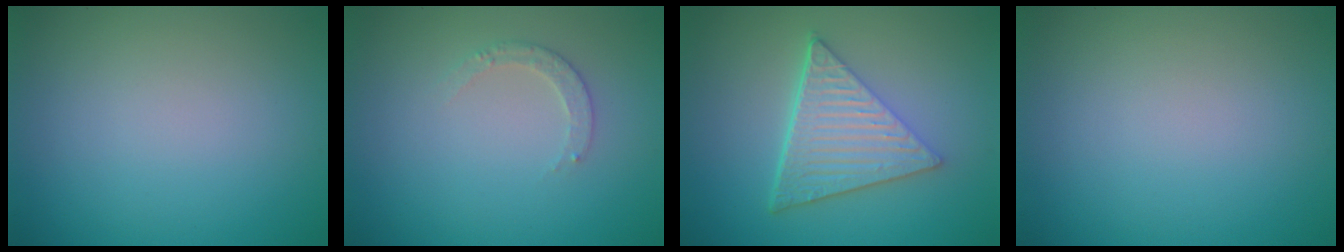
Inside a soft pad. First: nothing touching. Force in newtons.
{"total": 1.5, "press": 1.5, "slide": 0.2}
{"total": 6.6, "press": 4.6, "slide": 4.8}
{"total": 0.0}